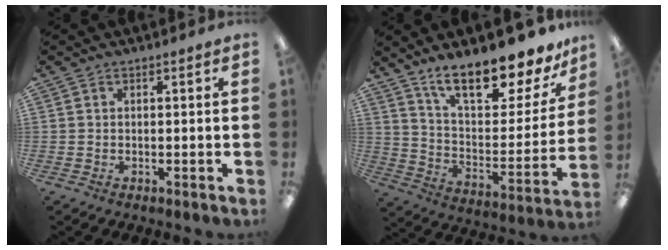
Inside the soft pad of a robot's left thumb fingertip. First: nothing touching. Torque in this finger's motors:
{"motor_torque": [0.45, 0.42, 1.13, -1.64, 0.13]}